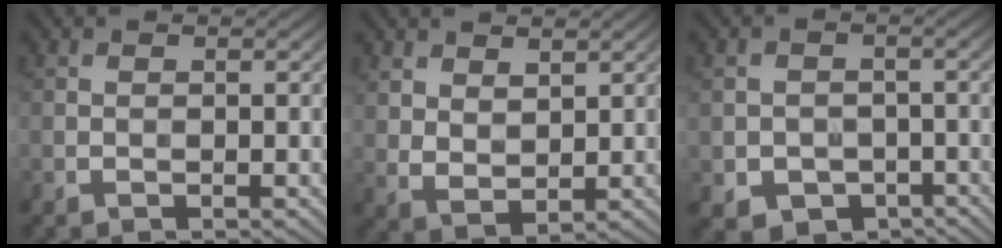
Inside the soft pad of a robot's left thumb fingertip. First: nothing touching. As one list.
[{"total": 4.0, "force": [2.7, 2.1, 2.1], "torque": [-0.053, -0.007, 0.062]}, {"total": 5.1, "force": [-2.0, 4.2, 1.9], "torque": [-0.040, -0.017, -0.029]}]